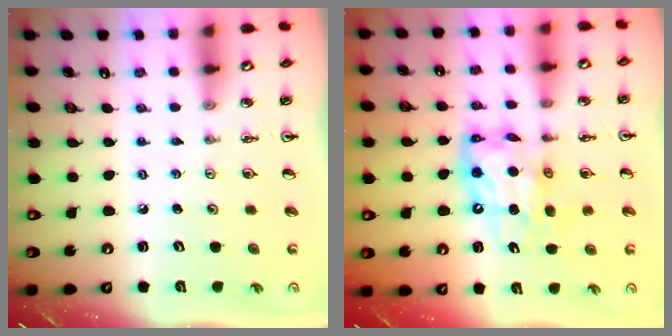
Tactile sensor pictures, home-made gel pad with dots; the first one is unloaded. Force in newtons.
{"total": 10.4, "press": 10.4, "slide": 1.1}